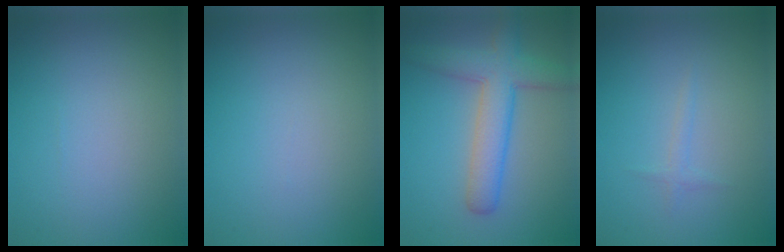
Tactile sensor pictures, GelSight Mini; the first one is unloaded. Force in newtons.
{"total": 0.0}
{"total": 5.5, "press": 5.5, "slide": 0.2}
{"total": 0.8, "press": 0.8, "slide": 0.0}